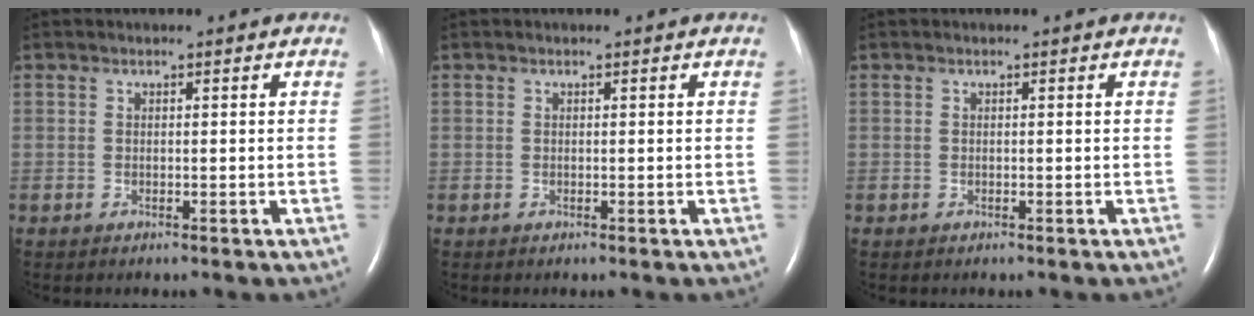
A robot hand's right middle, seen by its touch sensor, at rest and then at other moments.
{"total": 0.0}
{"total": 0.0}